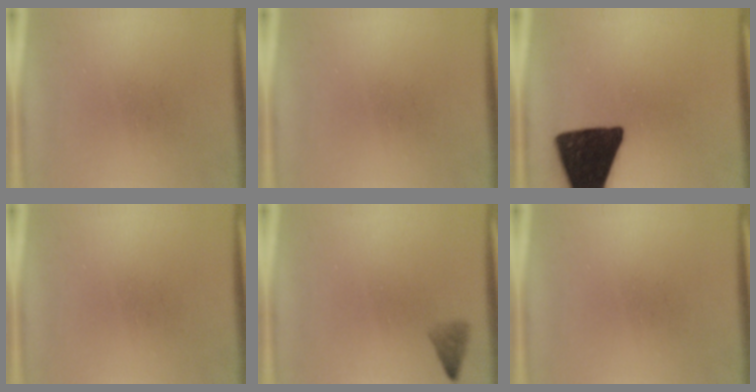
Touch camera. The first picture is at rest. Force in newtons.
{"total": 0.0}
{"total": 18.0}
{"total": 0.0}
{"total": 1.6}
{"total": 0.0}